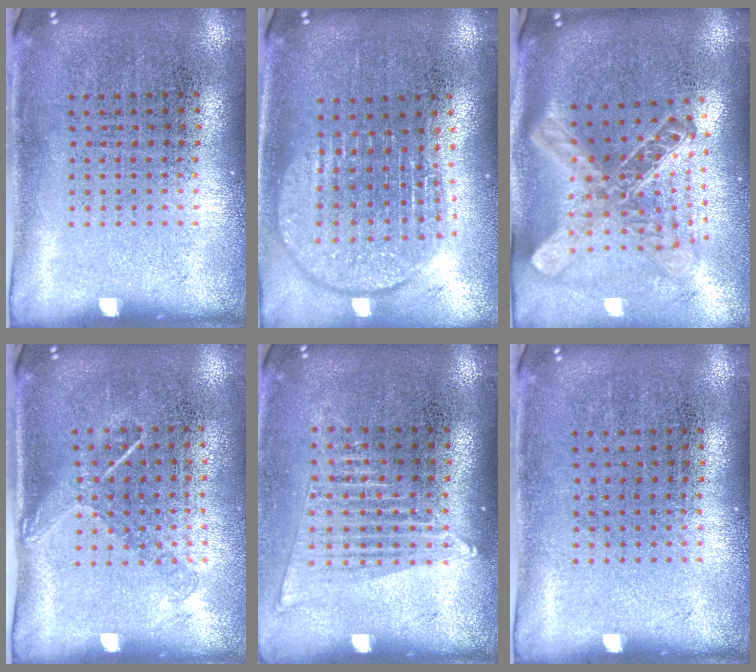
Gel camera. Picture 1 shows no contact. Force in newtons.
{"total": 1.8, "press": 1.5, "slide": 1.0}
{"total": 2.8, "press": 2.0, "slide": 1.9}
{"total": 1.3, "press": 1.0, "slide": 0.9}
{"total": 1.5, "press": 1.4, "slide": 0.7}
{"total": 0.0}